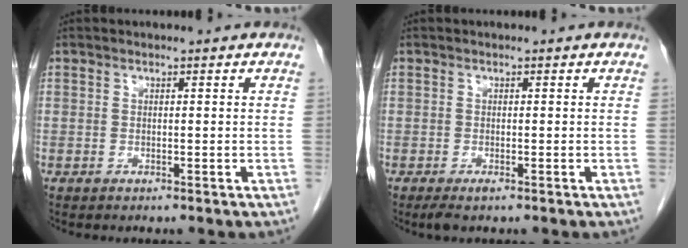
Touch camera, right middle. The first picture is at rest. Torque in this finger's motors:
{"motor_torque": [0.22, -0.39, 0.02, 0.01]}